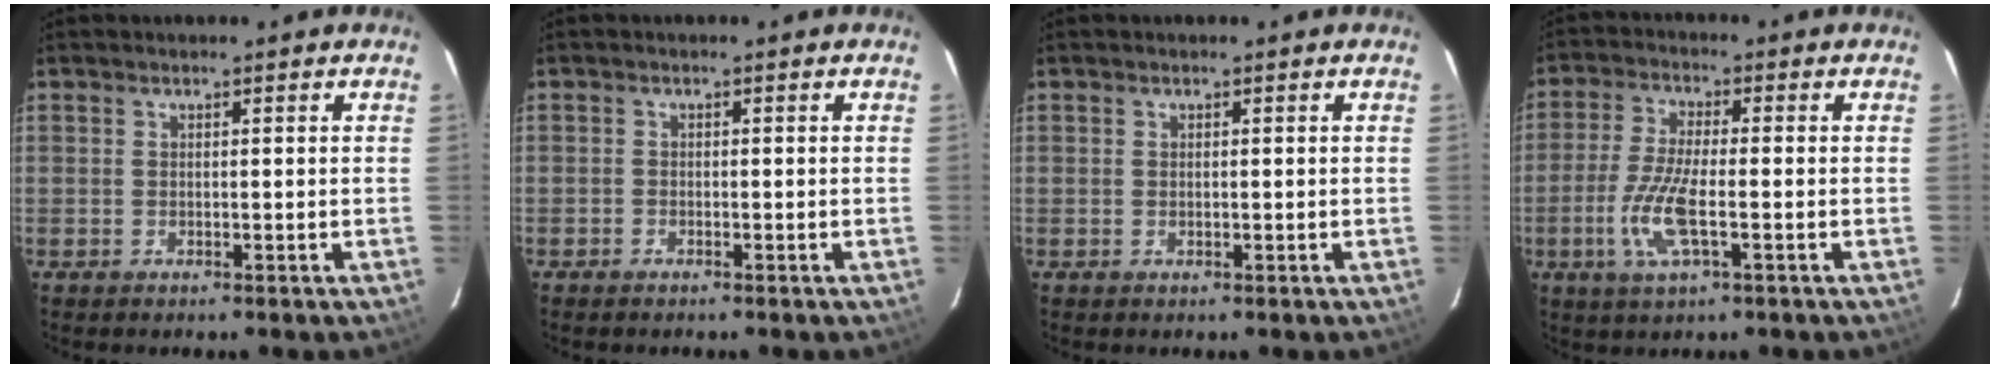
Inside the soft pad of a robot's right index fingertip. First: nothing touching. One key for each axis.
{"total": 0.8, "fx": -0.7, "fy": 0.4, "fz": 0.0, "tx": -0.004, "ty": 0.001, "tz": -0.015}
{"total": 0.0}
{"total": 9.1, "fx": -2.6, "fy": 2.1, "fz": 8.4, "tx": -0.178, "ty": -0.007, "tz": -0.054}